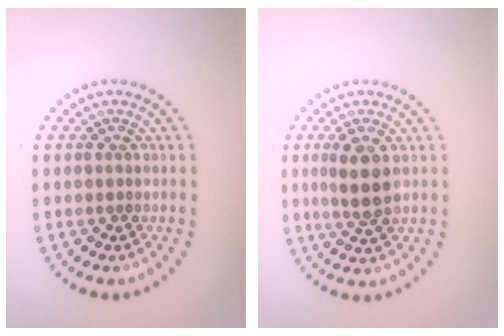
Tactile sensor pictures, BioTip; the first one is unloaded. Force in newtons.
{"total": 3.4, "press": 3.2, "slide": 1.0}